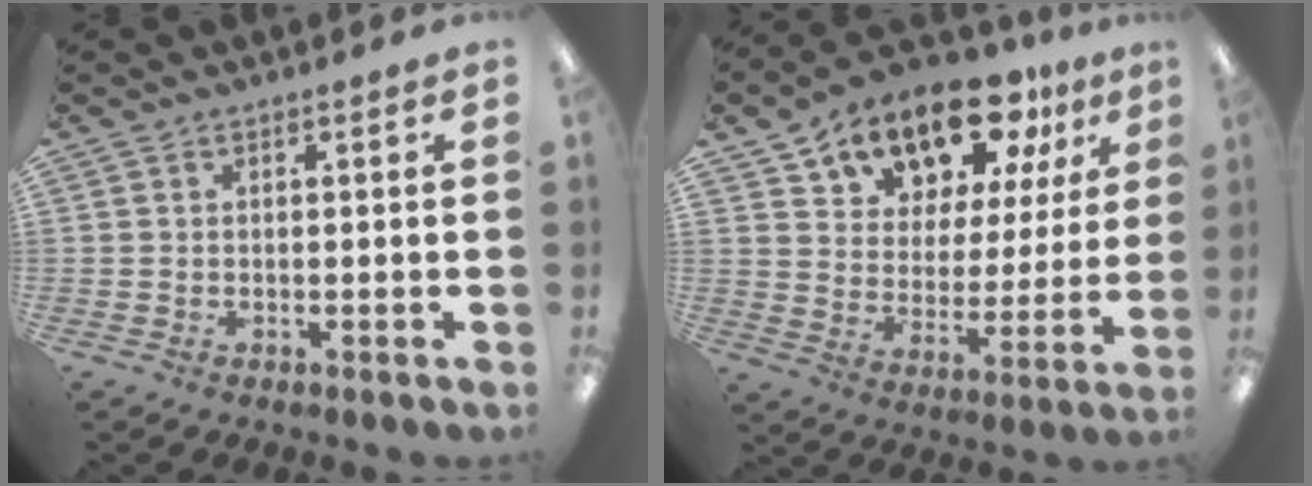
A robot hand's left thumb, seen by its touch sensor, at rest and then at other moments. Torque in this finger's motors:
{"motor_torque": [2.00, 2.06, 1.39, -1.38, 0.15]}